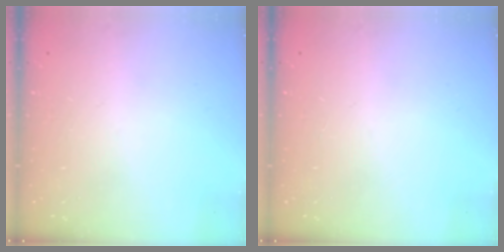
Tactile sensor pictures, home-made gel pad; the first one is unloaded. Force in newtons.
{"total": 0.0}